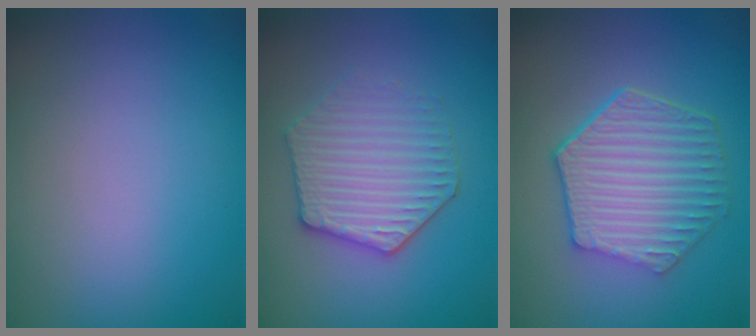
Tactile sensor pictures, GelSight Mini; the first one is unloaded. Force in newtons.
{"total": 3.7, "press": 3.6, "slide": 1.0}
{"total": 6.1, "press": 4.8, "slide": 3.8}